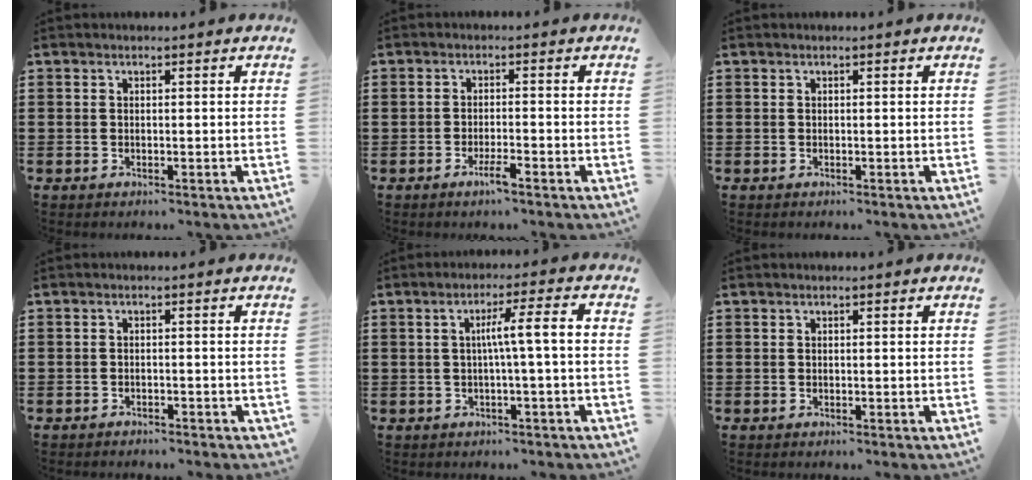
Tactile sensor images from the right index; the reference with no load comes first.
{"total": 2.7, "force": [-1.8, 0.4, 2.1], "torque": [-0.042, -0.001, -0.033]}
{"total": 0.0}
{"total": 0.9, "force": [-0.9, 0.3, 0.0], "torque": [-0.005, 0.002, -0.020]}
{"total": 5.0, "force": [-0.4, -0.1, 5.0], "torque": [-0.092, 0.000, -0.014]}
{"total": 0.0}